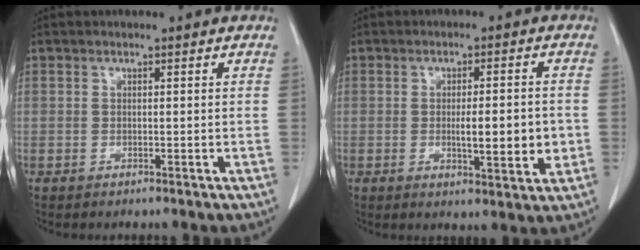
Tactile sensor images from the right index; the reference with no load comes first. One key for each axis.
{"total": 7.0, "fx": -0.9, "fy": 1.4, "fz": 6.8, "tx": -0.104, "ty": -0.008, "tz": -0.010}